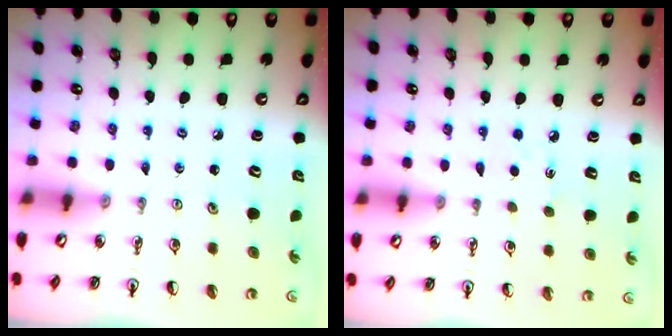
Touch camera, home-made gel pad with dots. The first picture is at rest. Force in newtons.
{"total": 3.8, "press": 3.8, "slide": 0.5}